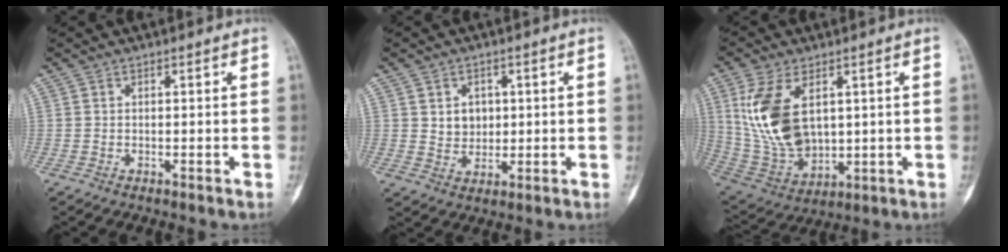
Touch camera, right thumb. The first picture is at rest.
{"total": 4.7, "force": [1.1, 4.0, 2.4], "torque": [-0.013, -0.006, 0.023]}
{"total": 15.5, "force": [3.9, 9.1, 12.0], "torque": [-0.231, -0.016, 0.096]}